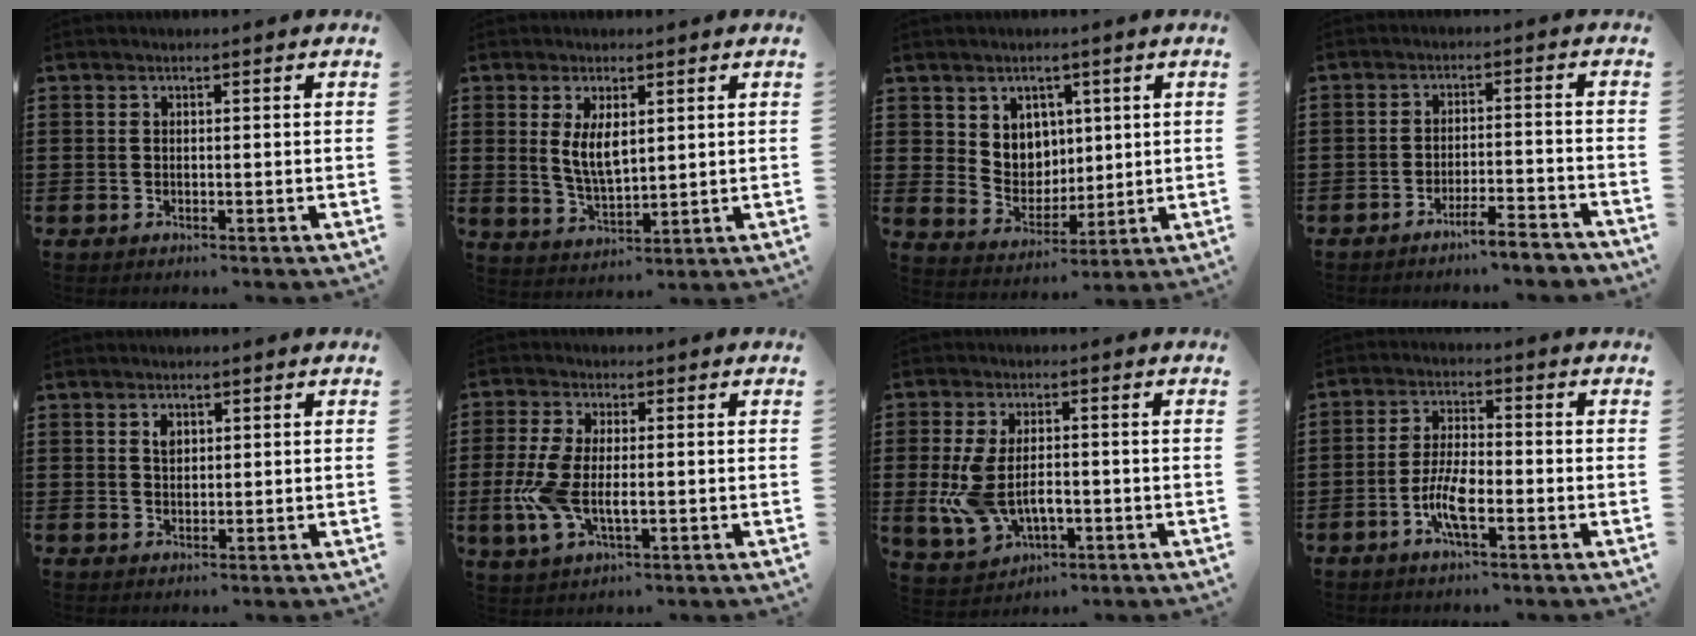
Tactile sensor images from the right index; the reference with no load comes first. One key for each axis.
{"total": 5.2, "fx": 1.3, "fy": 2.2, "fz": 4.5, "tx": -0.094, "ty": 0.001, "tz": 0.025}
{"total": 5.6, "fx": 2.9, "fy": 4.7, "fz": 0.7, "tx": -0.036, "ty": -0.007, "tz": 0.054}
{"total": 4.5, "fx": -4.1, "fy": -0.2, "fz": 1.9, "tx": -0.033, "ty": -0.009, "tz": -0.076}
{"total": 1.7, "fx": 0.9, "fy": 1.0, "fz": 1.1, "tx": -0.025, "ty": 0.001, "tz": 0.017}
{"total": 7.8, "fx": -0.9, "fy": 3.6, "fz": 6.9, "tx": -0.169, "ty": -0.012, "tz": -0.023}
{"total": 7.6, "fx": -1.2, "fy": 4.4, "fz": 6.1, "tx": -0.143, "ty": 0.003, "tz": -0.025}
{"total": 6.7, "fx": -2.4, "fy": 1.8, "fz": 5.9, "tx": -0.132, "ty": -0.007, "tz": -0.052}